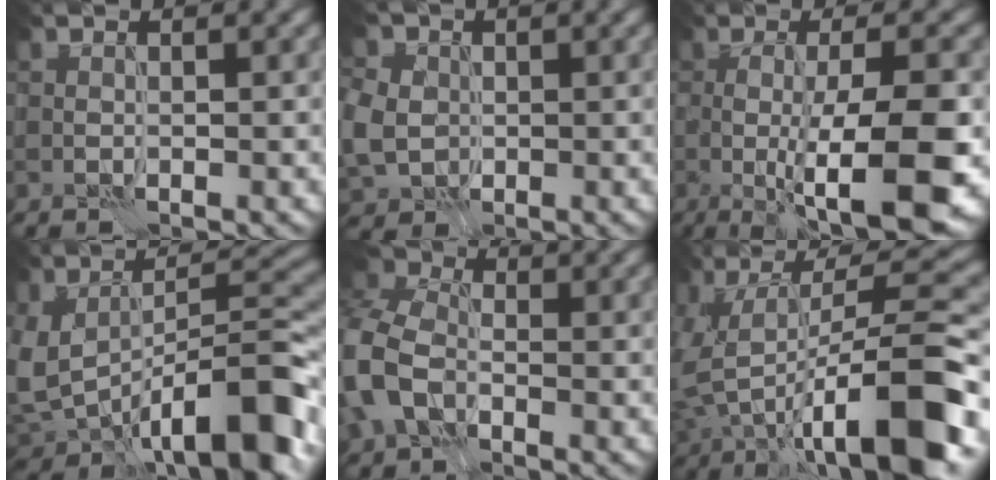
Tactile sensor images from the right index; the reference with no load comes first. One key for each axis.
{"total": 5.2, "fx": 0.1, "fy": 4.5, "fz": 2.6, "tx": -0.082, "ty": 0.005, "tz": -0.002}
{"total": 11.2, "fx": -2.6, "fy": 2.7, "fz": 10.6, "tx": -0.145, "ty": -0.007, "tz": -0.038}
{"total": 12.6, "fx": -4.8, "fy": 5.9, "fz": 10.1, "tx": -0.158, "ty": -0.015, "tz": -0.070}
{"total": 7.9, "fx": -2.3, "fy": 5.6, "fz": 5.1, "tx": -0.147, "ty": -0.001, "tz": -0.062}
{"total": 13.9, "fx": -4.1, "fy": 5.1, "fz": 12.3, "tx": -0.199, "ty": 0.012, "tz": -0.055}